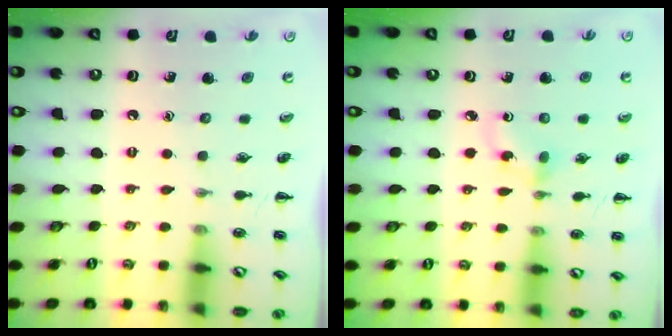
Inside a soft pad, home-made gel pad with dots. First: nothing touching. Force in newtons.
{"total": 3.1, "press": 2.9, "slide": 1.2}